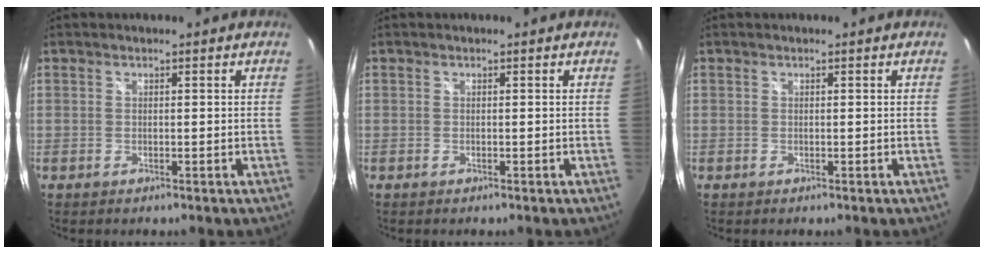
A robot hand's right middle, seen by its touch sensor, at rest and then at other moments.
{"total": 0.0}
{"total": 0.0}